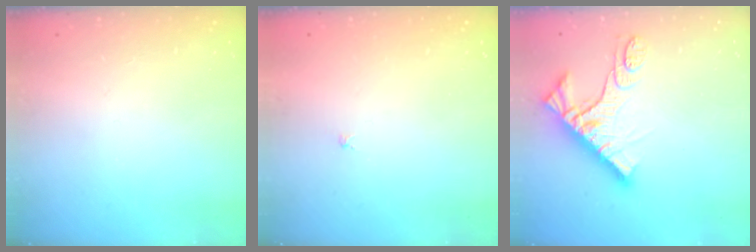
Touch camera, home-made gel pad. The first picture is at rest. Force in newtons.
{"total": 1.0, "press": 0.9, "slide": 0.3}
{"total": 13.6, "press": 13.5, "slide": 1.5}